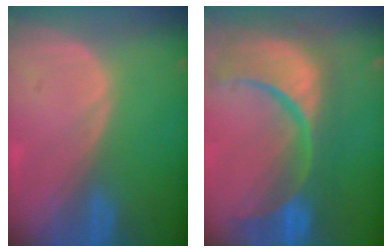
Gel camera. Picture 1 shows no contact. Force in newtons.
{"total": 14.9, "press": 11.8, "slide": 9.1}